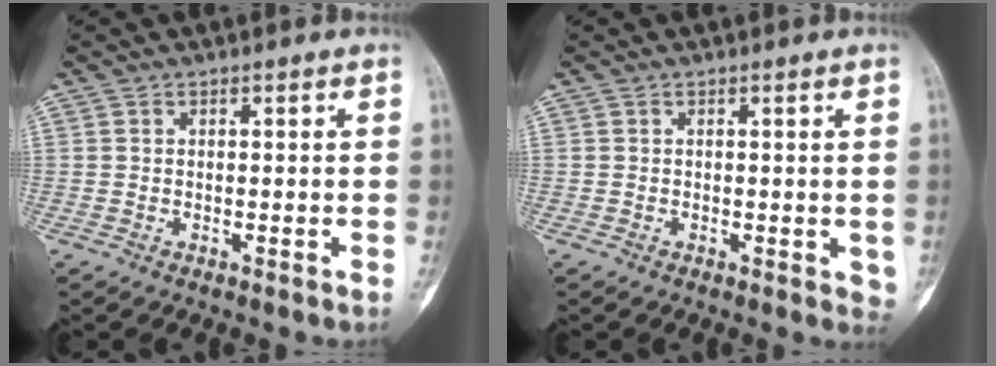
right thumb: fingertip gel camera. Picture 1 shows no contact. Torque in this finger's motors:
{"motor_torque": [0.36, 0.85, 0.39, -0.23, -0.06]}